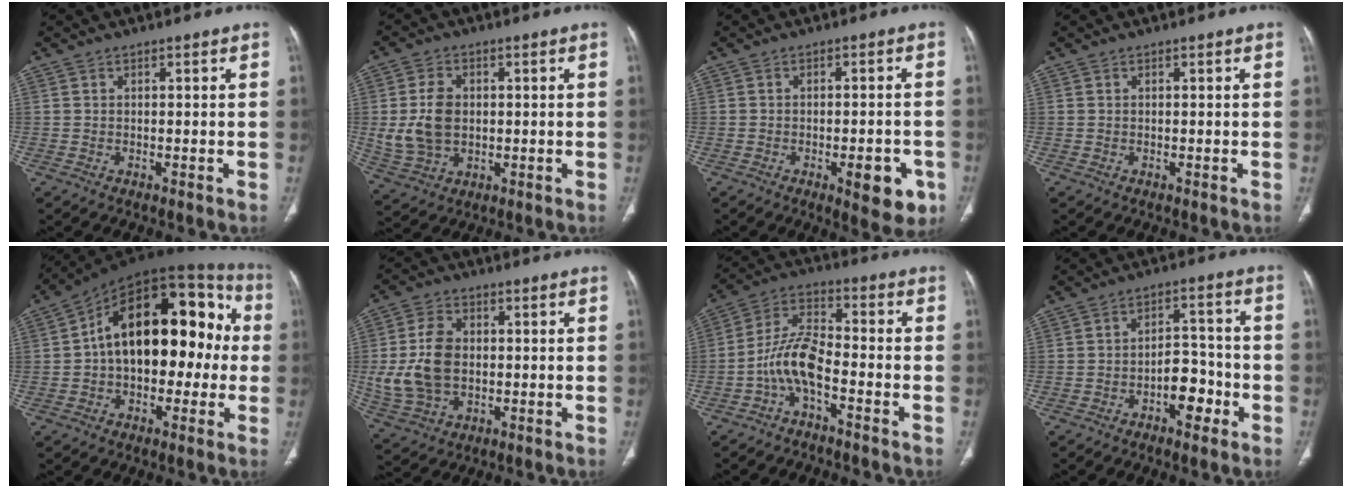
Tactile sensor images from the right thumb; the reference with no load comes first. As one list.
[{"total": 9.5, "force": [0.5, 6.8, 6.6], "torque": [-0.121, 0.000, 0.020]}, {"total": 8.2, "force": [-3.4, 3.2, 6.8], "torque": [-0.067, 0.005, -0.036]}, {"total": 0.0}, {"total": 23.0, "force": [0.5, 13.5, 18.7], "torque": [-0.248, 0.058, -0.002]}, {"total": 12.1, "force": [-0.1, 8.5, 8.6], "torque": [-0.168, 0.006, 0.008]}, {"total": 8.9, "force": [-3.6, 3.6, 7.3], "torque": [-0.154, 0.050, -0.078]}, {"total": 7.5, "force": [-3.3, 4.2, 5.3], "torque": [-0.053, 0.036, -0.052]}]